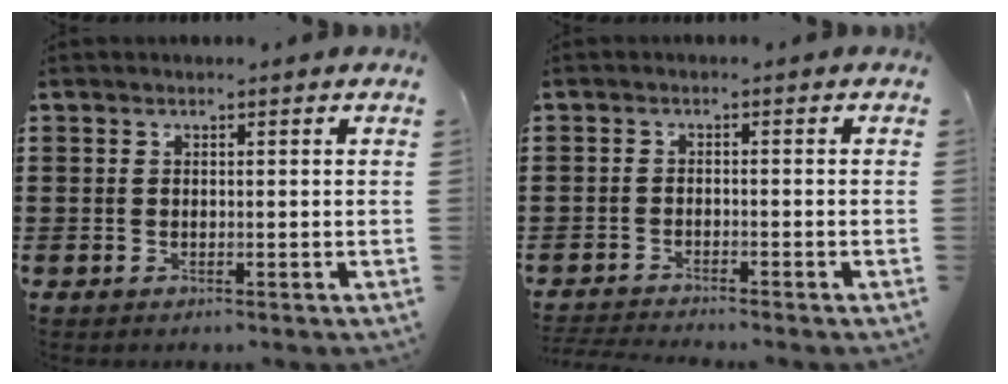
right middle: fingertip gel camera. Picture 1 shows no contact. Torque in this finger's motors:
{"motor_torque": [0.38, 0.11, 0.01, 0.00]}